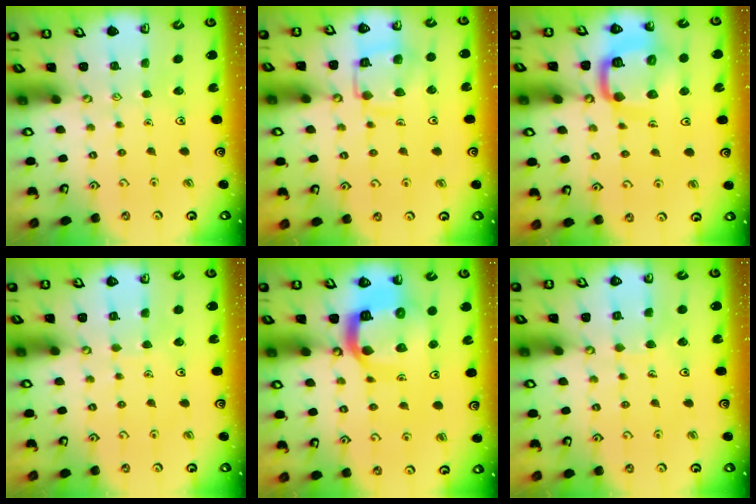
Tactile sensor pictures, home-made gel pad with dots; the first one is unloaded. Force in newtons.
{"total": 12.8, "press": 12.7, "slide": 1.3}
{"total": 15.3, "press": 15.2, "slide": 1.6}
{"total": 3.2, "press": 3.2, "slide": 0.2}
{"total": 14.7, "press": 14.6, "slide": 1.8}
{"total": 5.5, "press": 5.5, "slide": 0.6}